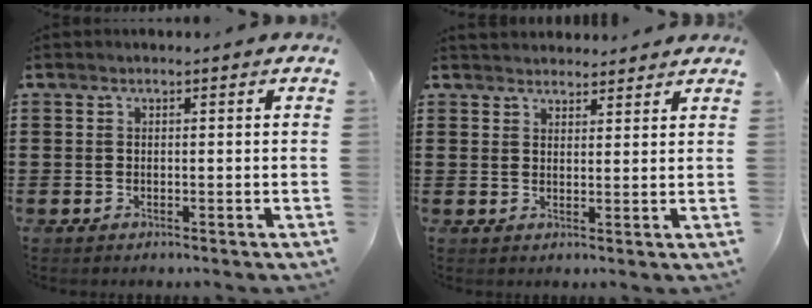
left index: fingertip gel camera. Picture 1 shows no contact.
{"total": 2.4, "force": [2.3, 0.3, -0.5], "torque": [0.002, -0.004, 0.047]}